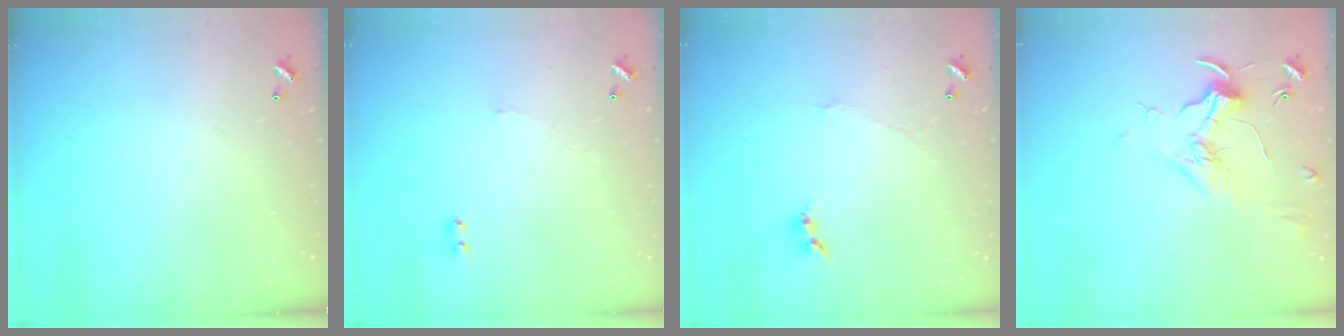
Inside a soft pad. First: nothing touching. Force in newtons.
{"total": 1.6, "press": 1.5, "slide": 0.6}
{"total": 0.0}
{"total": 1.7, "press": 1.5, "slide": 0.8}